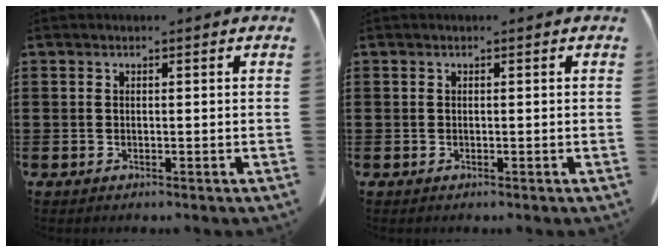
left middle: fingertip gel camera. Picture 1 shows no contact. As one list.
[{"total": 0.0}]